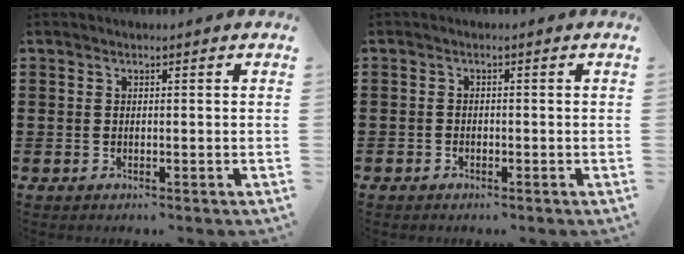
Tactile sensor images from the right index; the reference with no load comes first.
{"total": 0.9, "force": [-0.7, 0.6, 0.2], "torque": [-0.006, 0.000, -0.014]}